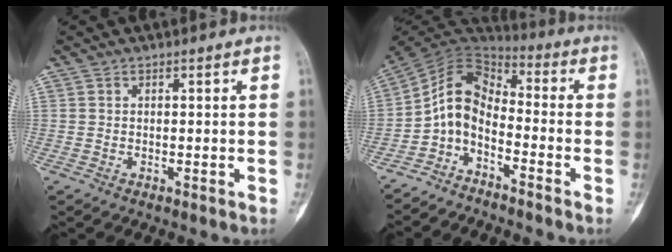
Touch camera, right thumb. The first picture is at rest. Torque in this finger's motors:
{"motor_torque": [0.67, 0.18, 1.07, -0.45, 0.36]}